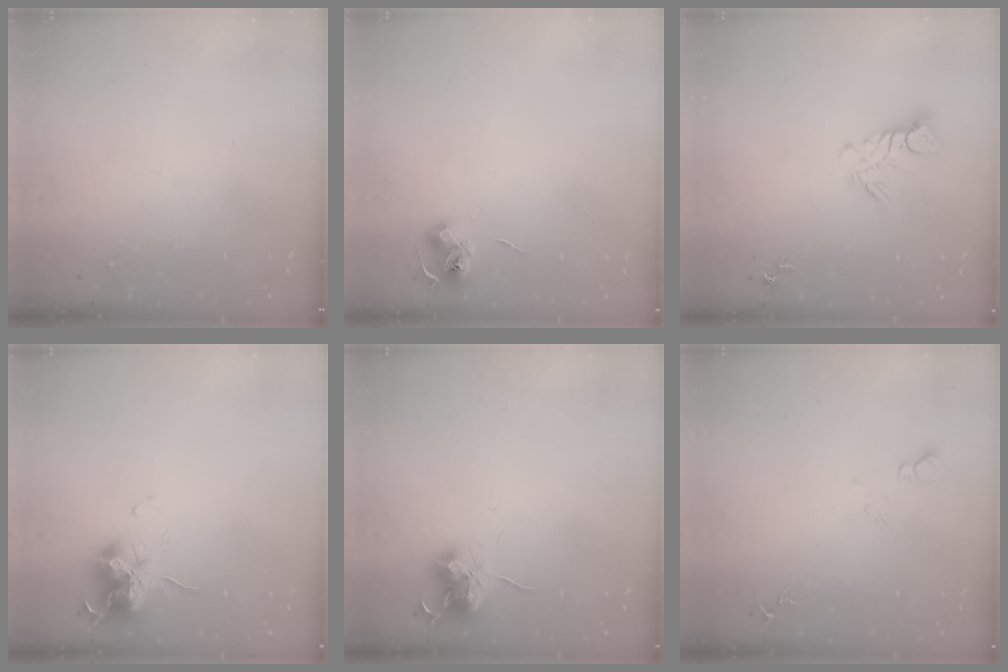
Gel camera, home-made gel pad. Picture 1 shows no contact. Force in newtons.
{"total": 6.8, "press": 6.8, "slide": 0.7}
{"total": 10.2, "press": 10.1, "slide": 0.8}
{"total": 12.6, "press": 12.5, "slide": 1.4}
{"total": 10.9, "press": 10.8, "slide": 0.8}
{"total": 6.7, "press": 6.7, "slide": 0.8}